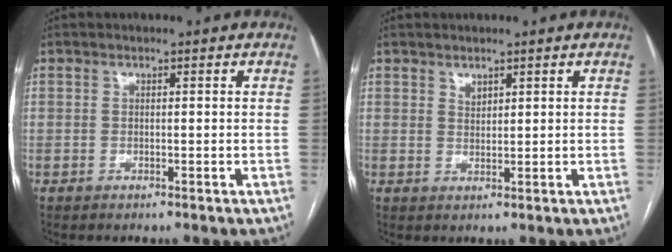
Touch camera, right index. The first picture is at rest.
{"total": 1.4, "force": [1.1, 0.7, 0.6], "torque": [-0.009, -0.002, 0.021]}